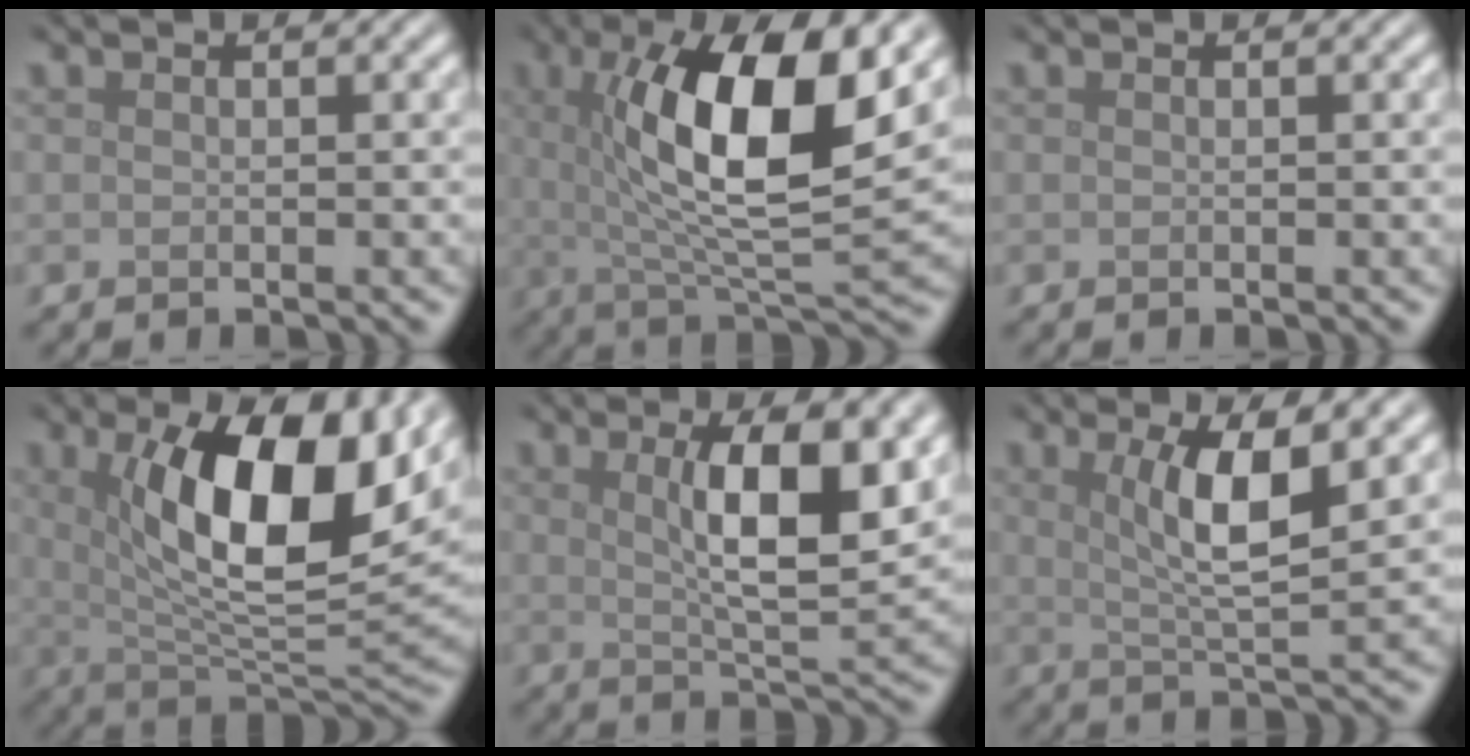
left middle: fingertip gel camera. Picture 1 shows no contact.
{"total": 11.9, "force": [2.8, 3.5, 11.0], "torque": [-0.171, -0.003, 0.051]}
{"total": 0.0}
{"total": 12.0, "force": [3.4, 4.5, 10.6], "torque": [-0.166, -0.004, 0.058]}
{"total": 7.8, "force": [2.0, 2.1, 7.2], "torque": [-0.111, -0.007, 0.037]}
{"total": 5.7, "force": [1.8, 1.2, 5.3], "torque": [-0.092, -0.004, 0.034]}